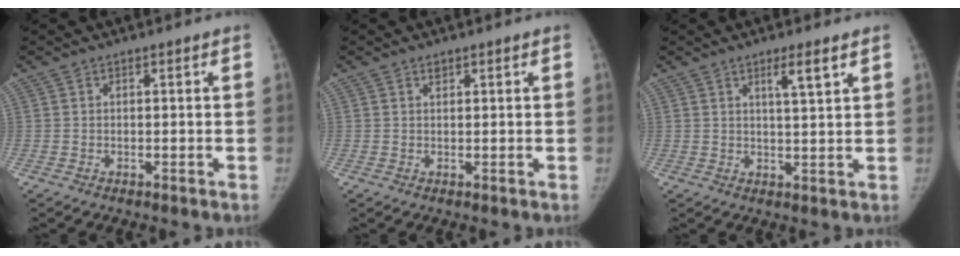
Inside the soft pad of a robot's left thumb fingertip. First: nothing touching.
{"total": 0.9, "force": [0.6, 0.5, 0.4], "torque": [-0.002, -0.004, 0.009]}
{"total": 4.2, "force": [2.4, 0.3, 3.5], "torque": [-0.057, -0.019, 0.043]}